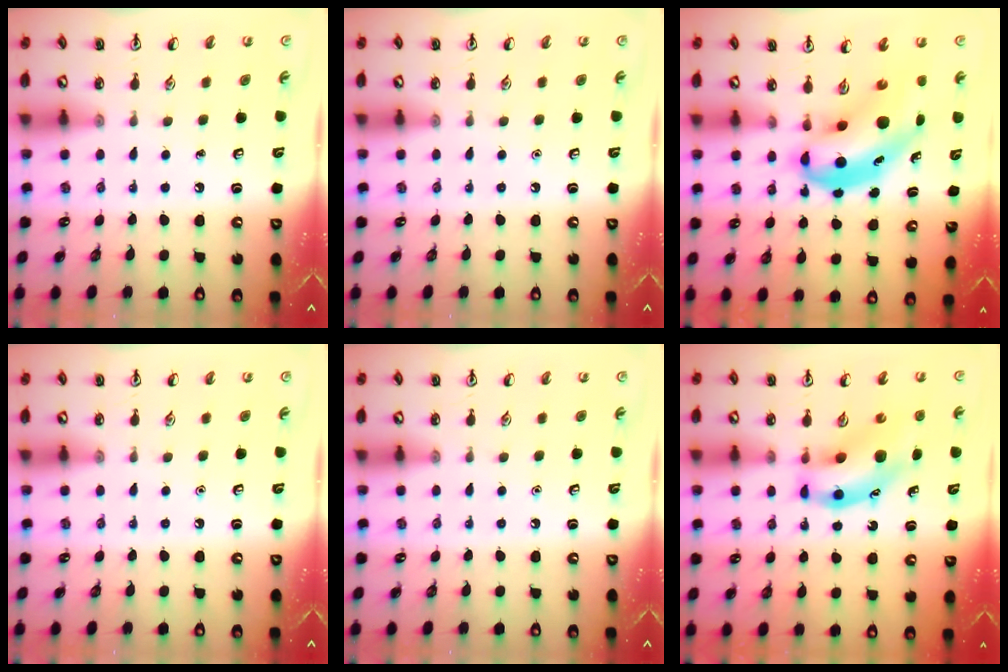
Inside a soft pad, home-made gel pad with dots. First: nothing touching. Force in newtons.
{"total": 0.0}
{"total": 8.3, "press": 8.0, "slide": 2.2}
{"total": 0.0}
{"total": 0.0}
{"total": 10.9, "press": 10.6, "slide": 2.9}